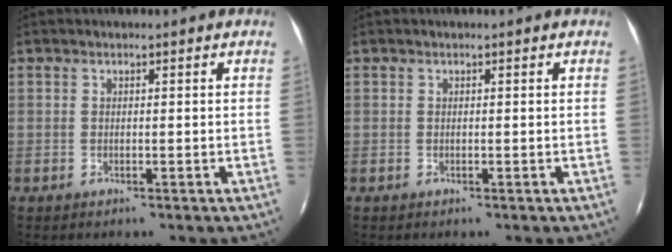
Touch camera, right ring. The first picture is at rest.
{"total": 0.0}